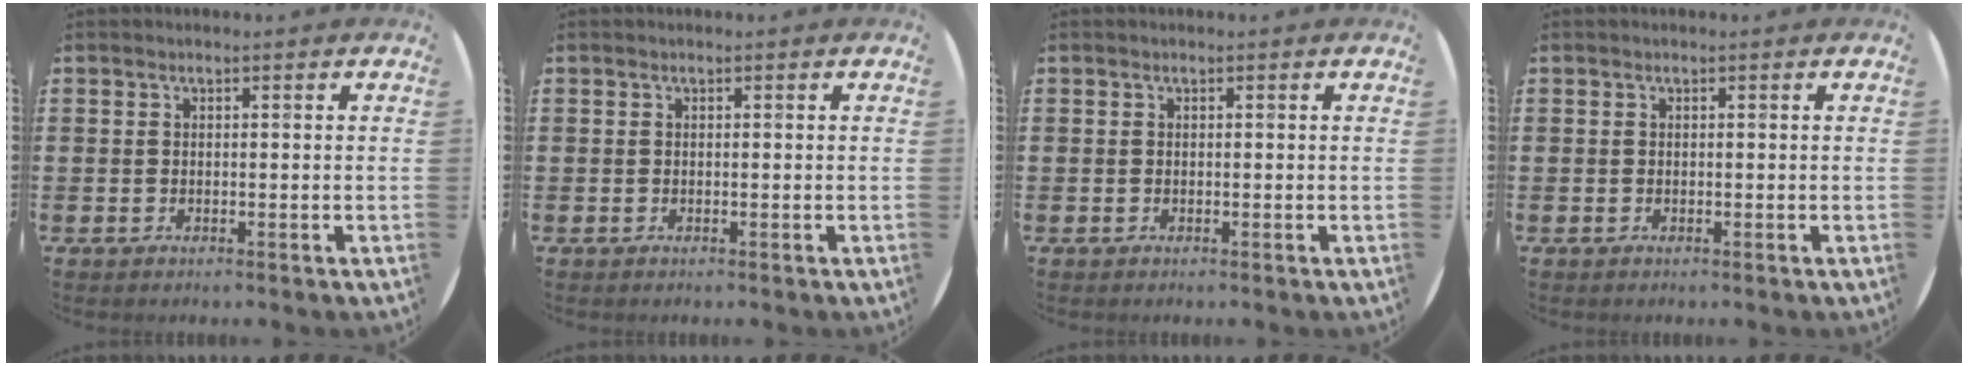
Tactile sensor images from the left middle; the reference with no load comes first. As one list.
[{"total": 0.0}, {"total": 0.0}, {"total": 0.0}]